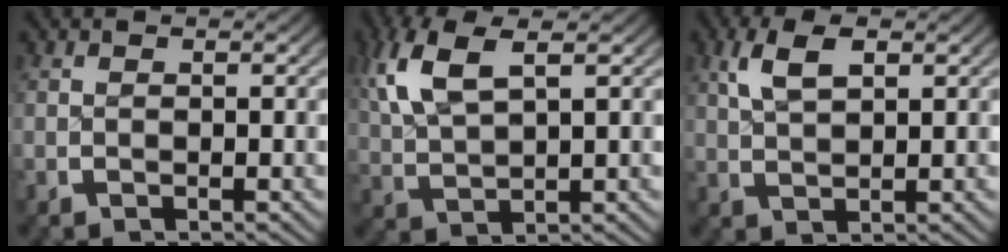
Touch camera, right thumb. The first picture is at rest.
{"total": 5.6, "force": [2.9, 2.4, 4.2], "torque": [-0.100, 0.005, 0.067]}
{"total": 3.5, "force": [2.1, 1.1, 2.5], "torque": [-0.048, 0.007, 0.047]}